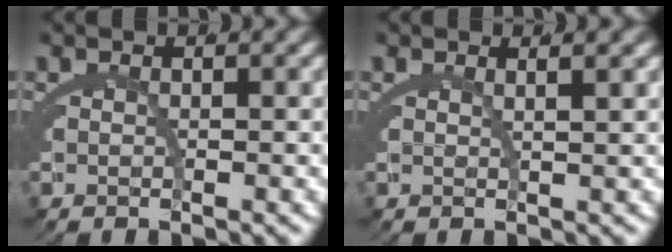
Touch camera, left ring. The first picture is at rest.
{"total": 1.5, "force": [1.0, -0.7, 0.8], "torque": [-0.011, 0.001, 0.019]}